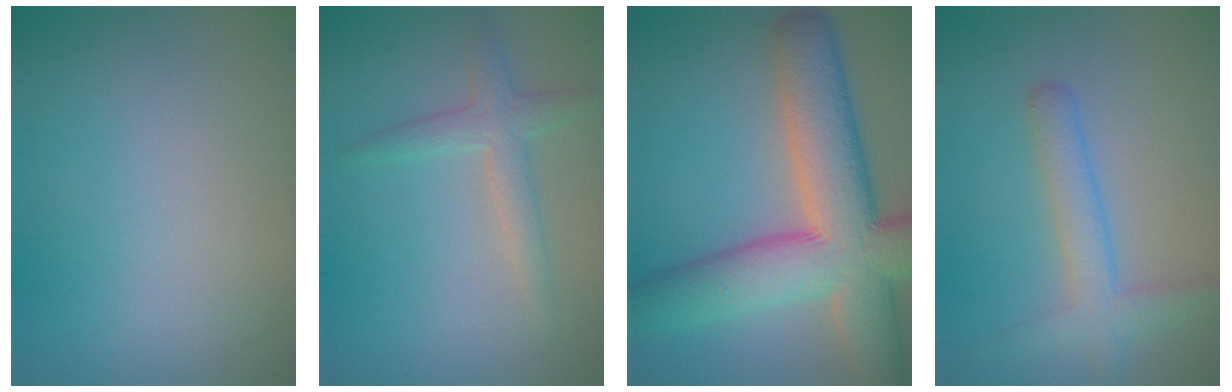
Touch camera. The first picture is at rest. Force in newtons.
{"total": 2.5, "press": 2.5, "slide": 0.1}
{"total": 11.6, "press": 11.5, "slide": 0.9}
{"total": 3.5, "press": 3.5, "slide": 0.2}